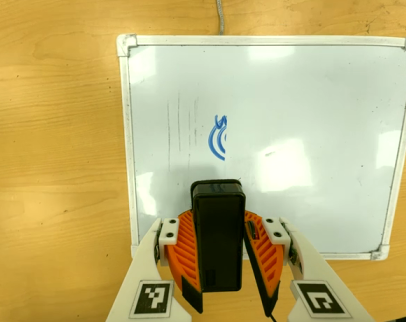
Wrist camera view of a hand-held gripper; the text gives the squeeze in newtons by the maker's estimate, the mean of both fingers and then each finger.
{"total": 8.1, "left": 8.1, "right": 8.0}